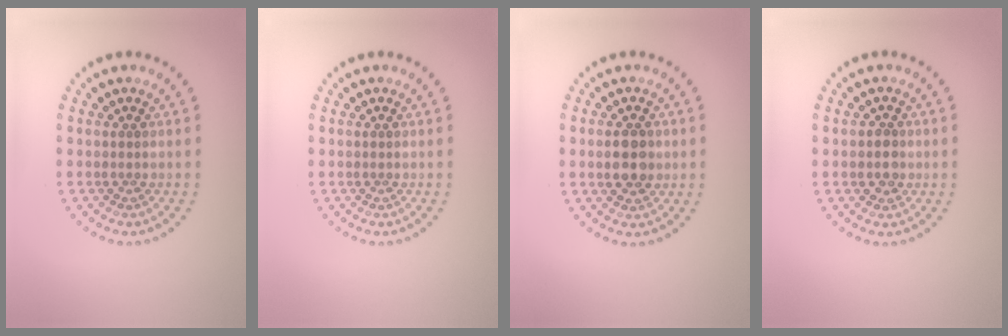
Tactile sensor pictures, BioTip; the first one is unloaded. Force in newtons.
{"total": 0.0}
{"total": 3.2, "press": 3.1, "slide": 0.4}
{"total": 1.7, "press": 1.6, "slide": 0.5}